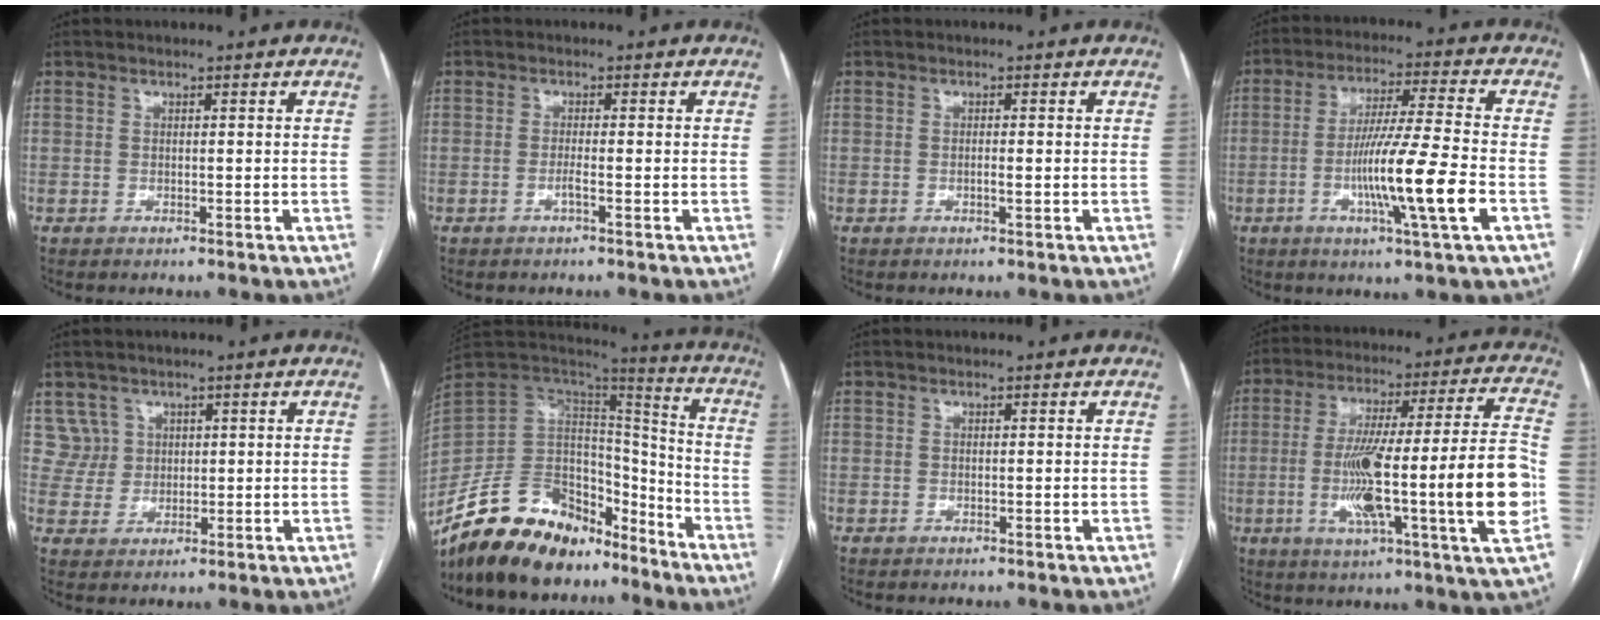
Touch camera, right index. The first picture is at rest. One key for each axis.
{"total": 1.2, "fx": -0.6, "fy": -0.2, "fz": 1.0, "tx": -0.020, "ty": 0.000, "tz": -0.013}
{"total": 1.0, "fx": -0.3, "fy": 0.0, "fz": 1.0, "tx": -0.017, "ty": 0.000, "tz": -0.004}
{"total": 13.1, "fx": -3.7, "fy": -1.0, "fz": 12.5, "tx": -0.228, "ty": -0.014, "tz": -0.070}
{"total": 4.1, "fx": 2.0, "fy": 3.5, "fz": -0.4, "tx": 0.019, "ty": 0.011, "tz": 0.040}
{"total": 20.3, "fx": -16.3, "fy": 9.1, "fz": 8.0, "tx": -0.153, "ty": 0.041, "tz": -0.279}
{"total": 0.0}
{"total": 23.5, "fx": -4.4, "fy": 0.1, "fz": 23.1, "tx": -0.336, "ty": 0.001, "tz": -0.078}